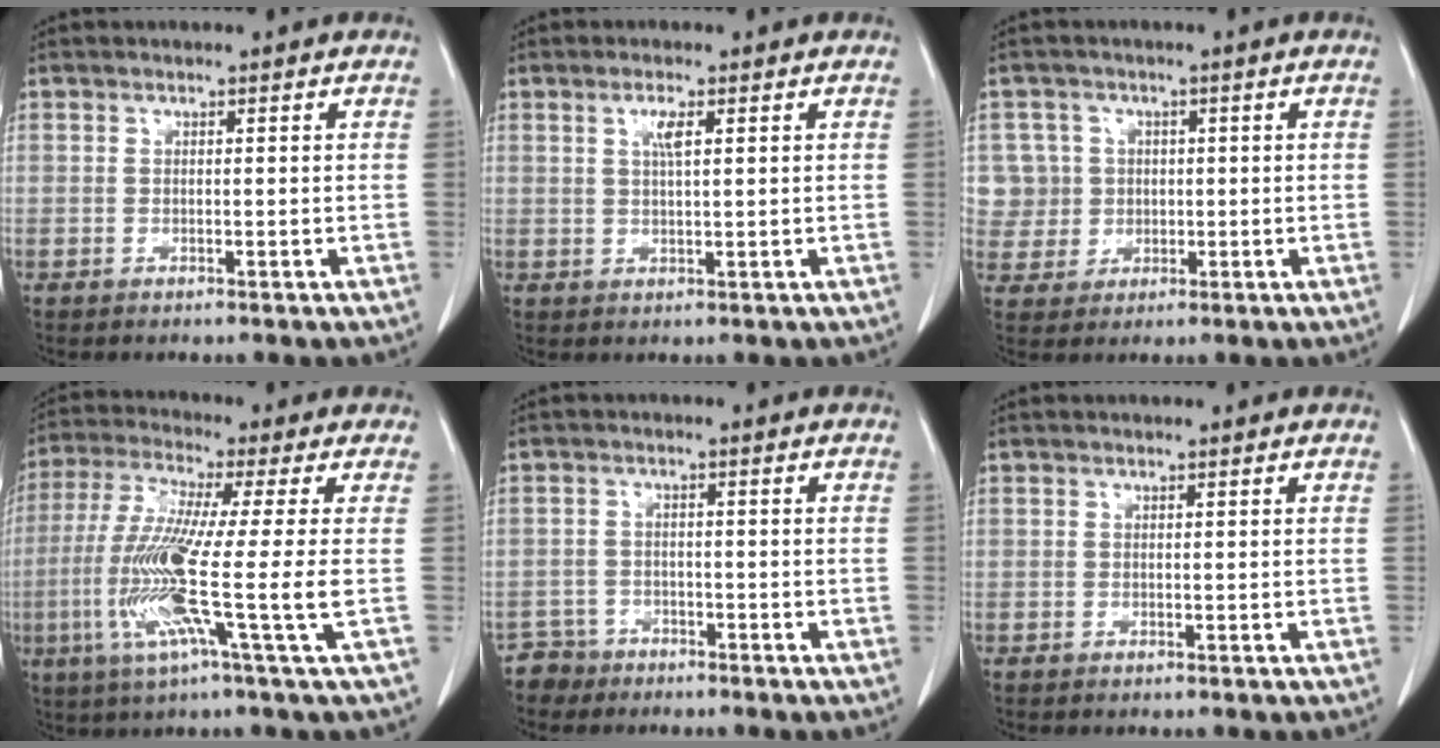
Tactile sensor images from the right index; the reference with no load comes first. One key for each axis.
{"total": 2.5, "fx": 1.0, "fy": 0.4, "fz": 2.2, "tx": -0.046, "ty": 0.000, "tz": 0.018}
{"total": 6.3, "fx": 0.9, "fy": 6.3, "fz": -0.2, "tx": 0.010, "ty": 0.022, "tz": 0.025}
{"total": 13.3, "fx": -2.8, "fy": -1.7, "fz": 12.9, "tx": -0.260, "ty": -0.025, "tz": -0.063}
{"total": 3.0, "fx": -2.3, "fy": 1.6, "fz": -1.0, "tx": 0.018, "ty": 0.006, "tz": -0.046}
{"total": 0.0}